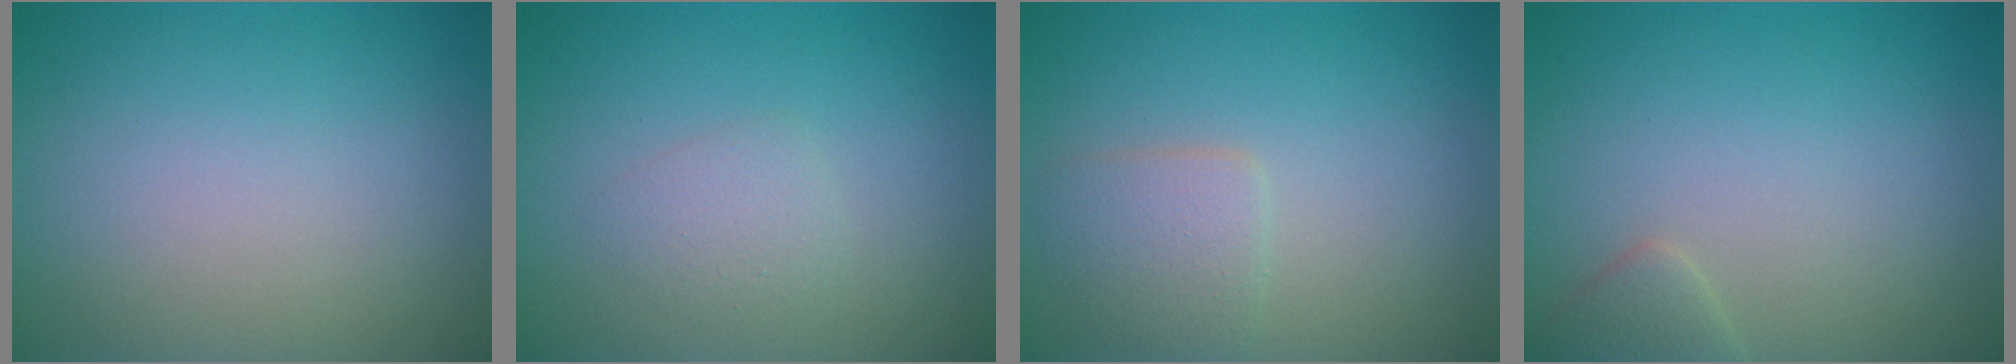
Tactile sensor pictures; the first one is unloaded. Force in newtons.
{"total": 1.4, "press": 1.4, "slide": 0.1}
{"total": 2.5, "press": 2.5, "slide": 0.1}
{"total": 1.5, "press": 1.5, "slide": 0.1}